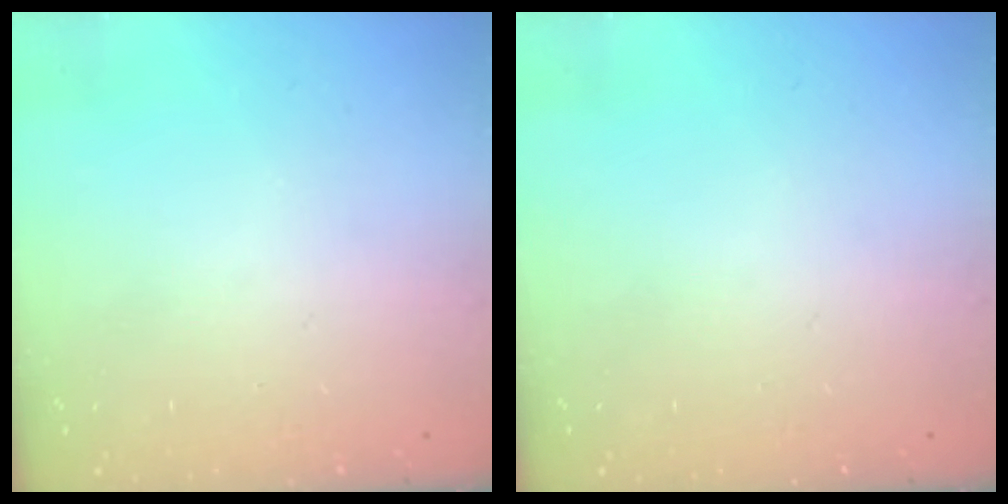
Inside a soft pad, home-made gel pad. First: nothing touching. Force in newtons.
{"total": 0.0}